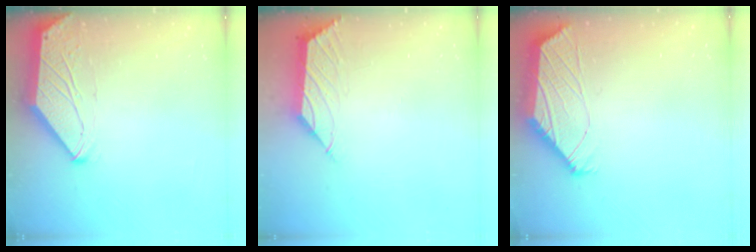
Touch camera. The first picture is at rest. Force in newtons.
{"total": 2.3, "press": 2.2, "slide": 0.3}
{"total": 1.8, "press": 1.8, "slide": 0.2}